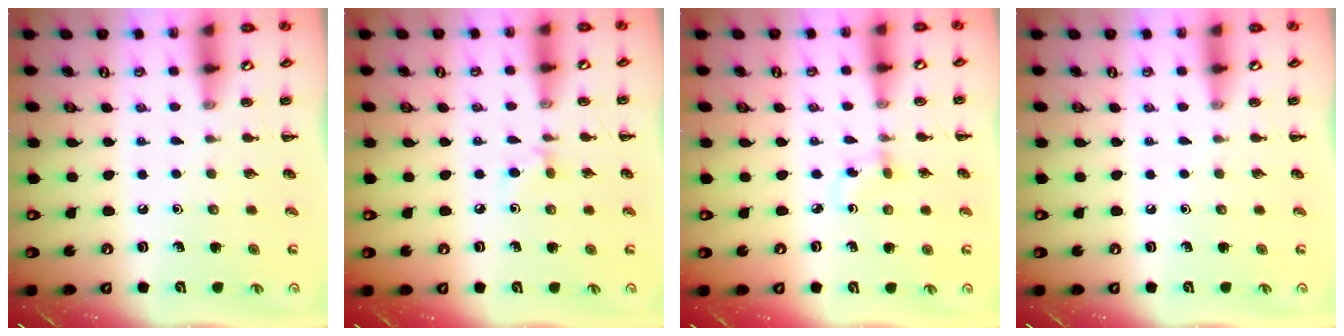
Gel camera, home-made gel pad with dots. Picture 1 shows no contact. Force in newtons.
{"total": 5.4, "press": 5.0, "slide": 2.1}
{"total": 1.6, "press": 1.4, "slide": 0.8}
{"total": 0.0}